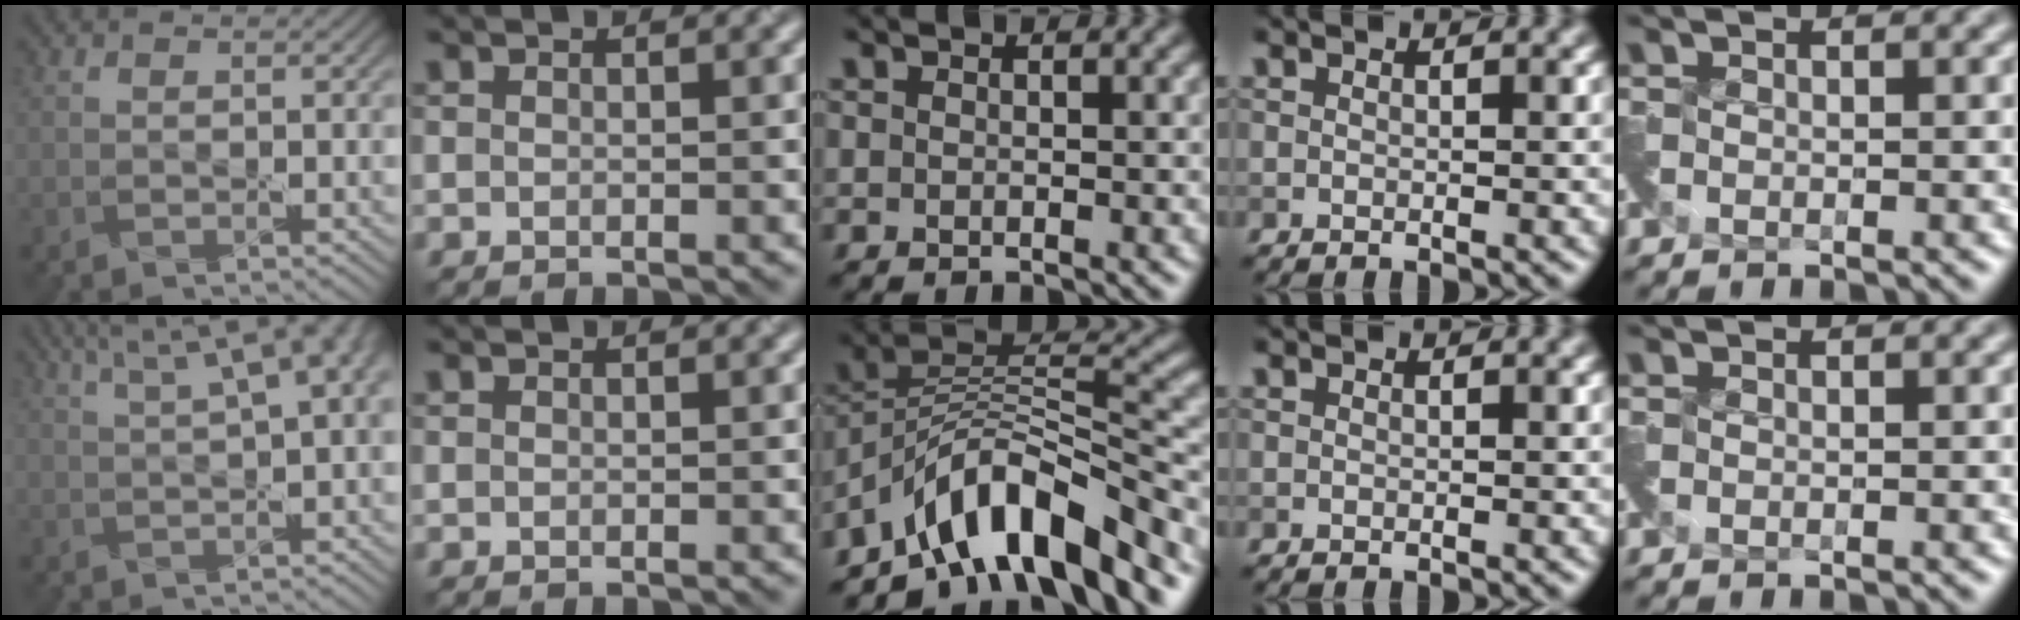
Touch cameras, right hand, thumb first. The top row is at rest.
{"thumb": {"total": 11.1, "force": [4.5, 3.7, 9.5], "torque": [-0.124, 0.043, 0.051]}, "middle": {"total": 10.6, "force": [-7.2, 3.7, 6.8], "torque": [-0.096, 0.014, -0.139]}}